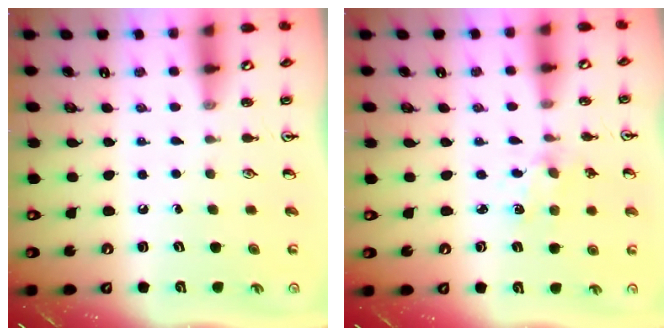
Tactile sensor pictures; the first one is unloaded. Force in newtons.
{"total": 1.8, "press": 1.8, "slide": 0.4}